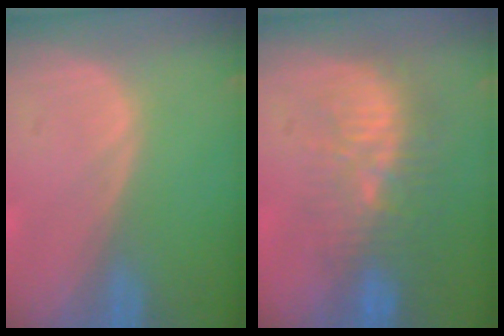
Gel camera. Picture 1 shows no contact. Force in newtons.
{"total": 9.3, "press": 8.6, "slide": 3.6}